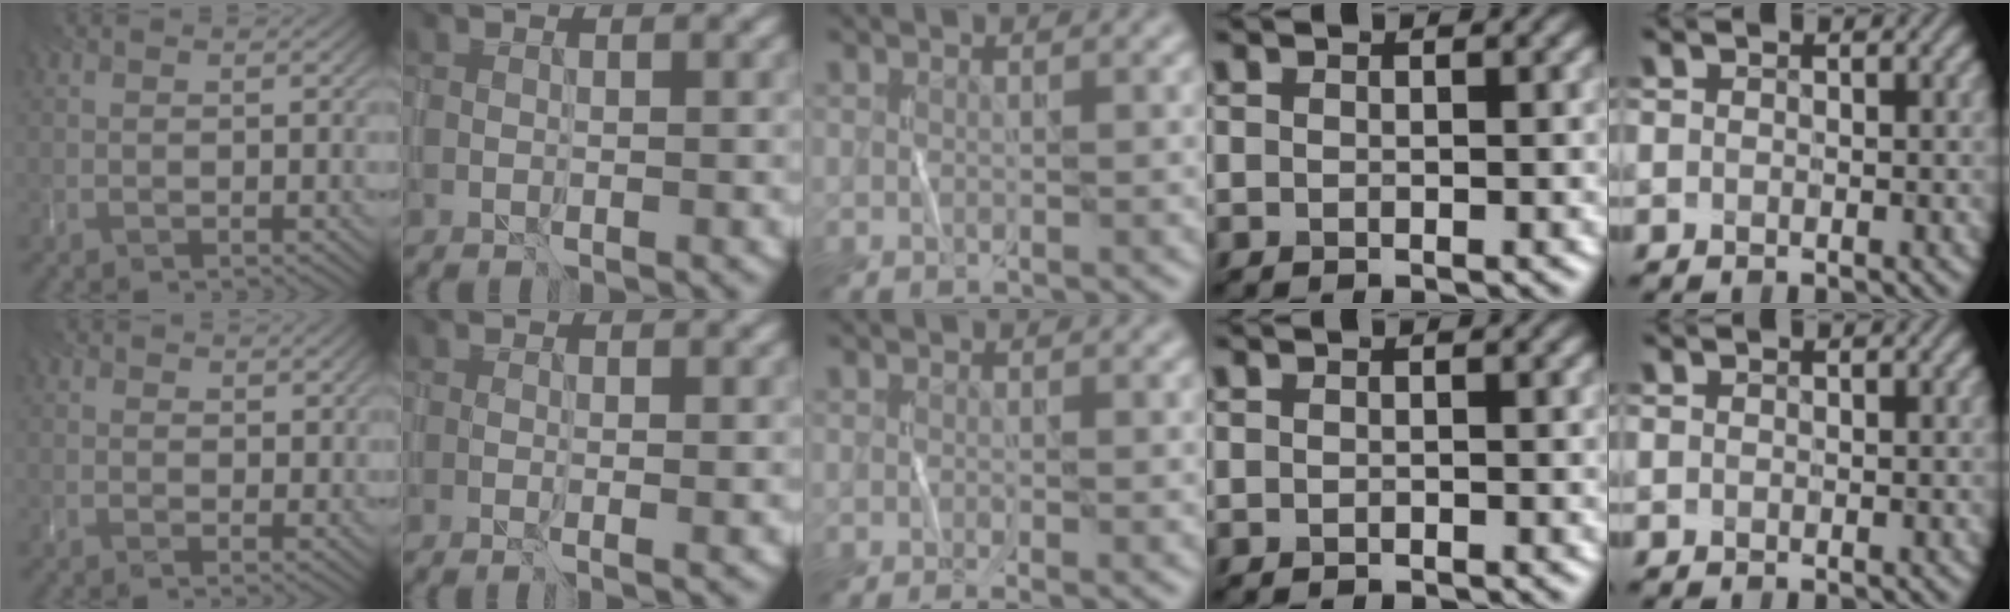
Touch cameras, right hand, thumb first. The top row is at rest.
{"thumb": {"total": 1.8, "force": [1.4, 1.0, 0.5], "torque": [-0.018, -0.007, 0.032]}, "index": {"total": 1.6, "force": [-0.1, 0.5, 1.5], "torque": [-0.020, 0.000, 0.003]}, "middle": {"total": 0.9, "force": [-0.4, 0.0, 0.8], "torque": [-0.015, -0.005, -0.007]}}